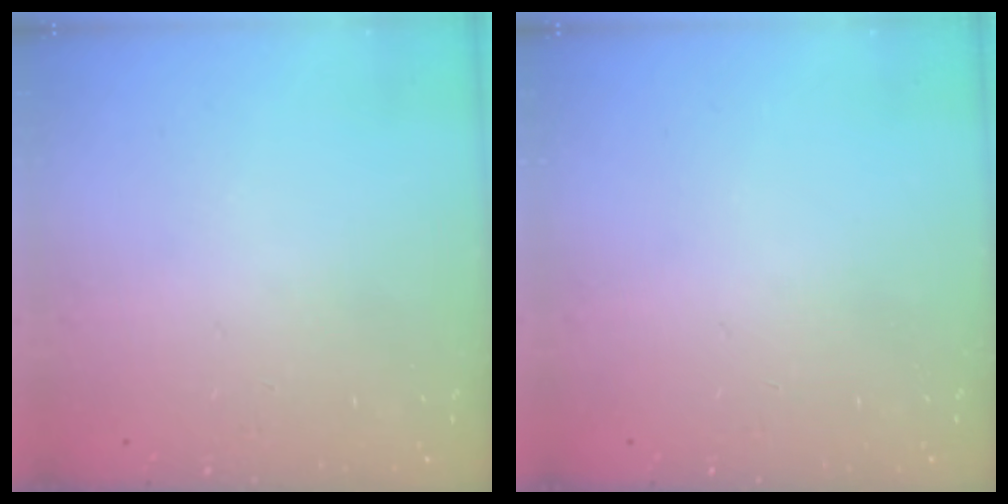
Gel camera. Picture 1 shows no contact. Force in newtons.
{"total": 0.0}